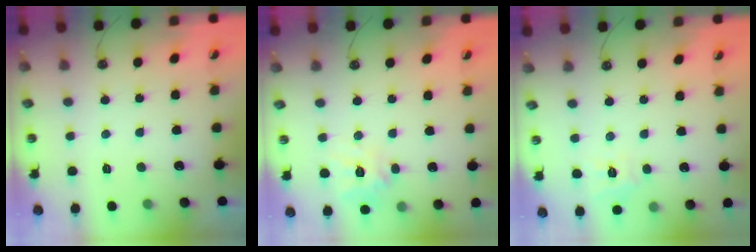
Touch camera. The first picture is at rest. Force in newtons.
{"total": 12.2, "press": 12.1, "slide": 1.0}
{"total": 5.6, "press": 5.6, "slide": 0.0}